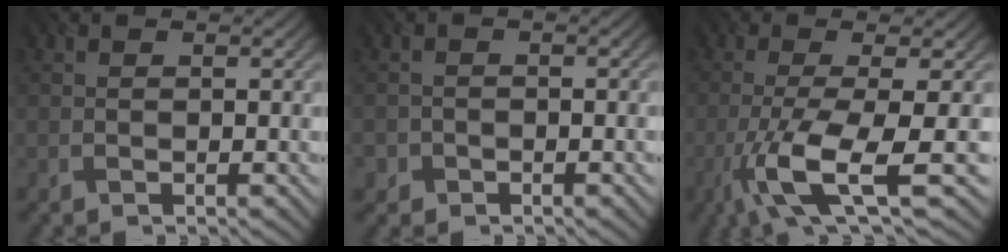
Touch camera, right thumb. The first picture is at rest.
{"total": 1.6, "force": [-1.1, 1.2, 0.2], "torque": [-0.001, -0.001, -0.022]}
{"total": 9.6, "force": [-3.5, 1.9, 8.8], "torque": [-0.153, -0.003, -0.069]}